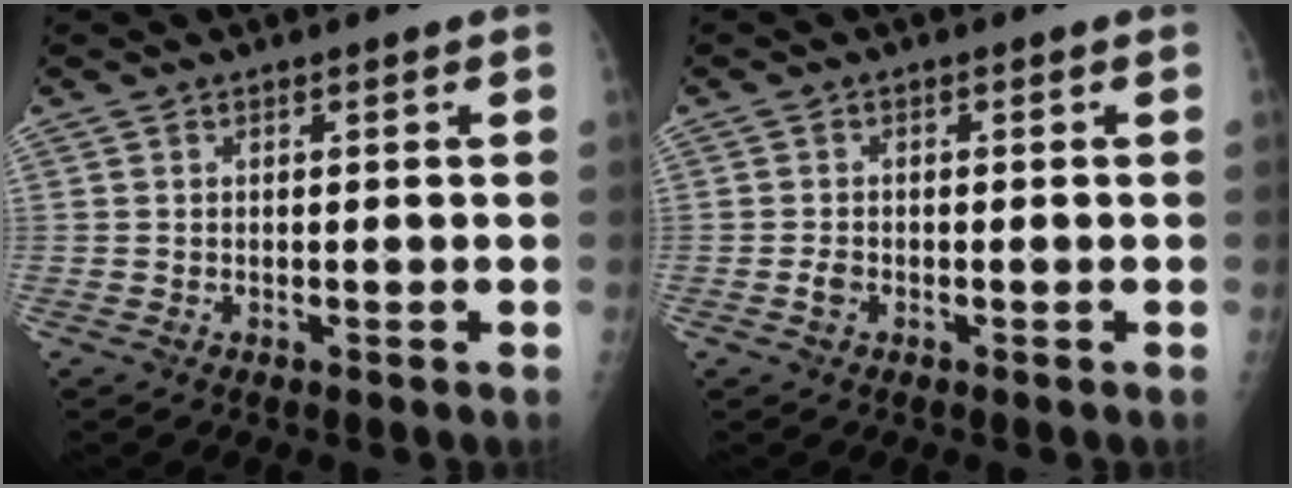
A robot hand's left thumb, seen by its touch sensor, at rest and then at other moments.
{"total": 1.6, "force": [-0.7, 1.1, 0.9], "torque": [-0.018, 0.002, -0.013]}